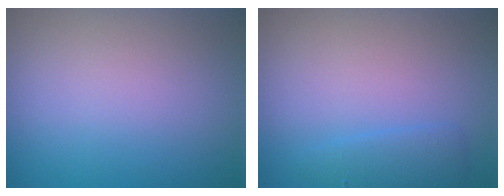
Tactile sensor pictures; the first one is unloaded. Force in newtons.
{"total": 1.8, "press": 1.8, "slide": 0.2}